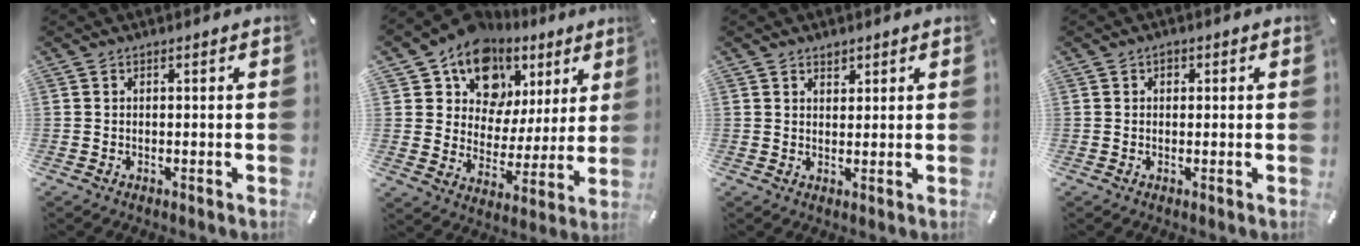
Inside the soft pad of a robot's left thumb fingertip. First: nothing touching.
{"total": 13.7, "force": [8.4, 9.9, 4.5], "torque": [-0.079, -0.059, 0.152]}
{"total": 1.9, "force": [1.3, 1.3, 0.2], "torque": [0.011, -0.006, 0.021]}
{"total": 1.2, "force": [0.3, 1.0, 0.6], "torque": [-0.005, 0.003, 0.002]}